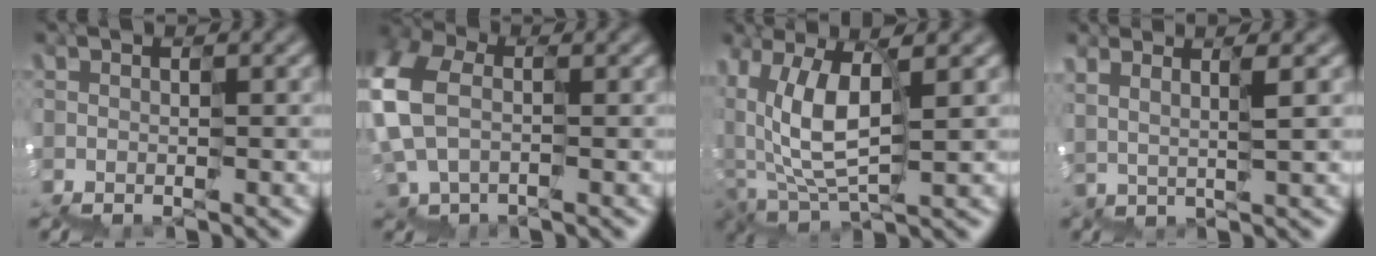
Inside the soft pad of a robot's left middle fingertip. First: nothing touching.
{"total": 3.8, "force": [0.6, 3.1, 2.1], "torque": [-0.093, 0.021, 0.003]}
{"total": 4.5, "force": [2.0, 2.6, 3.1], "torque": [-0.085, 0.019, 0.035]}
{"total": 2.0, "force": [1.8, -0.7, -0.4], "torque": [0.013, 0.015, 0.033]}